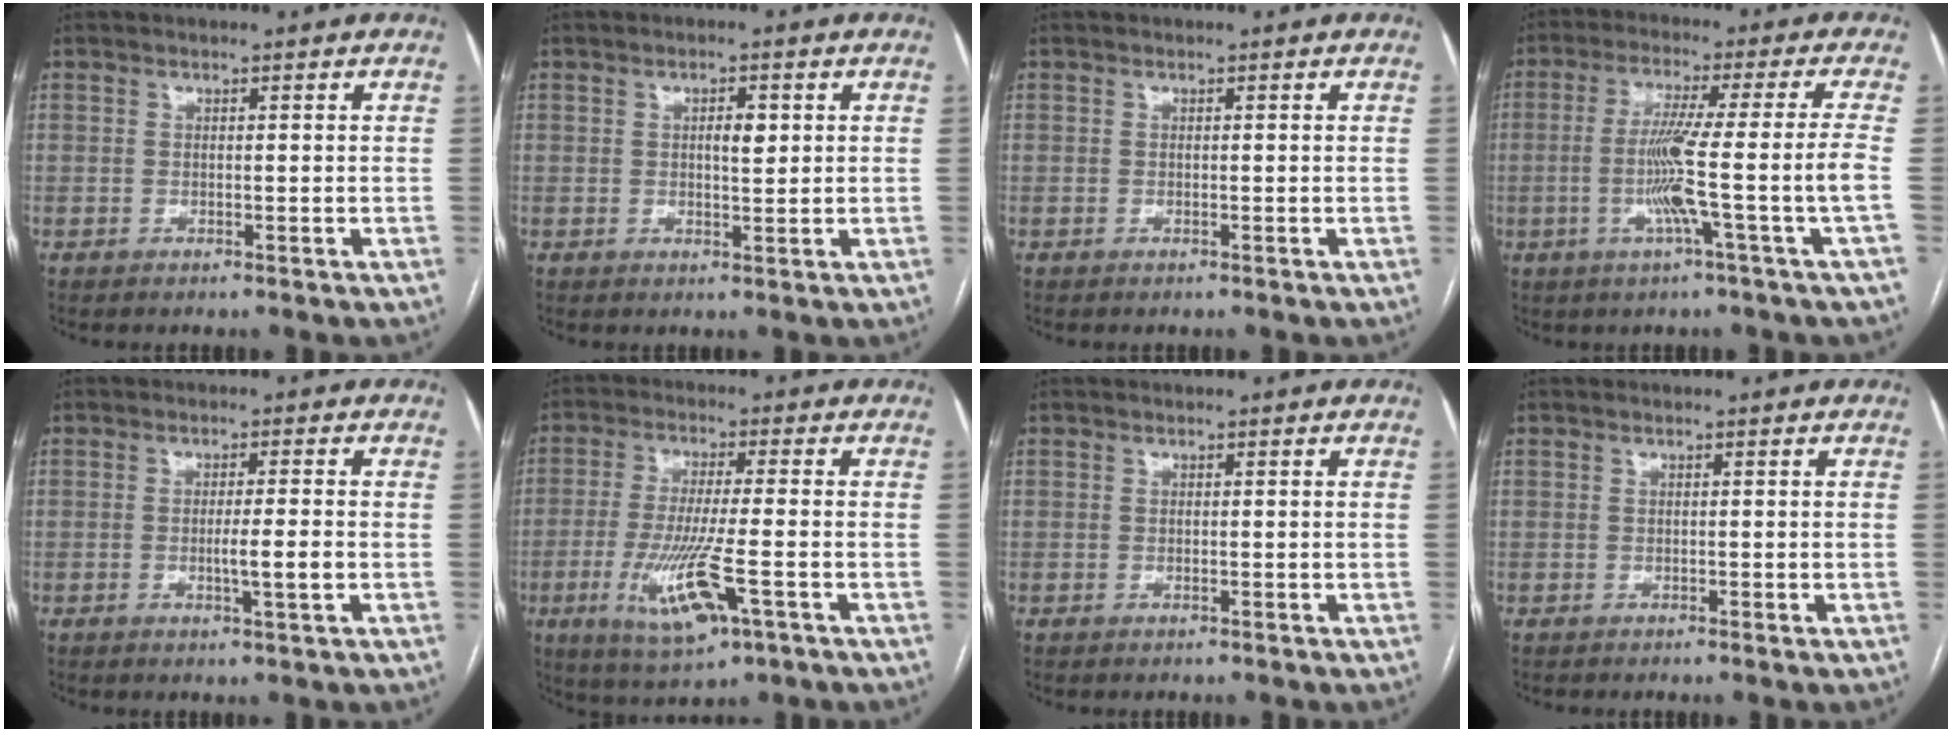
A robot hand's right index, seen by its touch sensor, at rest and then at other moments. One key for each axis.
{"total": 2.7, "fx": 0.6, "fy": 0.9, "fz": 2.4, "tx": -0.039, "ty": 0.000, "tz": 0.010}
{"total": 0.0}
{"total": 10.4, "fx": -2.7, "fy": -2.5, "fz": 9.8, "tx": -0.176, "ty": -0.005, "tz": -0.046}
{"total": 3.7, "fx": -0.9, "fy": -0.2, "fz": 3.6, "tx": -0.060, "ty": -0.005, "tz": -0.014}
{"total": 11.2, "fx": -4.1, "fy": 1.3, "fz": 10.4, "tx": -0.209, "ty": -0.026, "tz": -0.069}
{"total": 0.0}
{"total": 0.0}